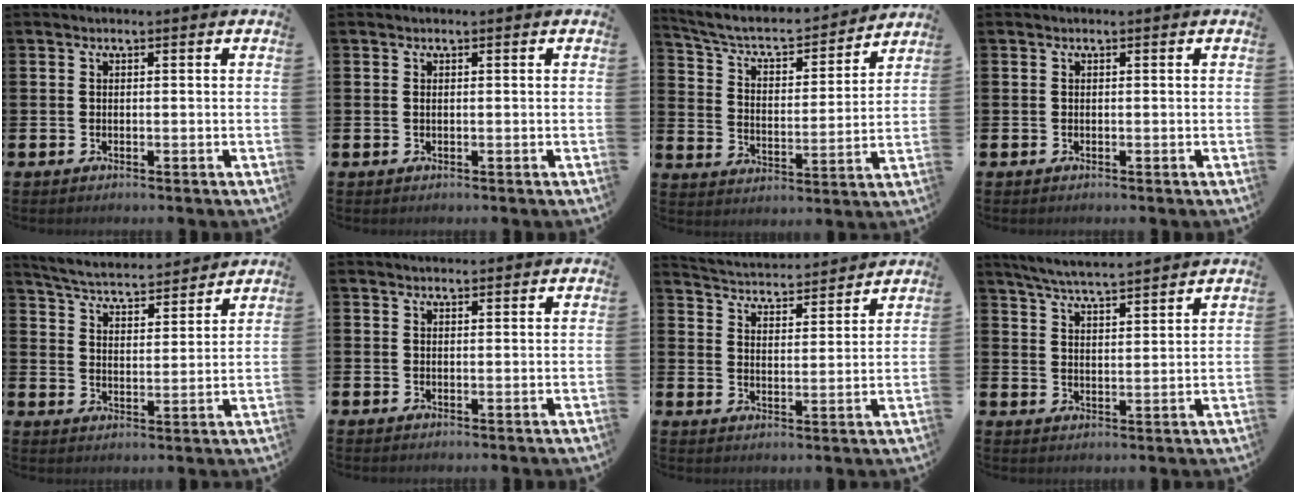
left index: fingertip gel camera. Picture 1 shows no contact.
{"total": 0.0}
{"total": 6.4, "force": [5.6, 2.0, 2.3], "torque": [-0.076, -0.041, 0.090]}
{"total": 0.0}
{"total": 4.9, "force": [4.9, 0.6, 0.7], "torque": [-0.038, -0.040, 0.081]}
{"total": 1.5, "force": [1.5, 0.4, 0.1], "torque": [0.007, -0.004, 0.025]}
{"total": 4.1, "force": [4.0, 0.6, -0.1], "torque": [-0.022, -0.036, 0.065]}
{"total": 5.6, "force": [5.5, -0.1, 1.0], "torque": [-0.040, -0.033, 0.097]}